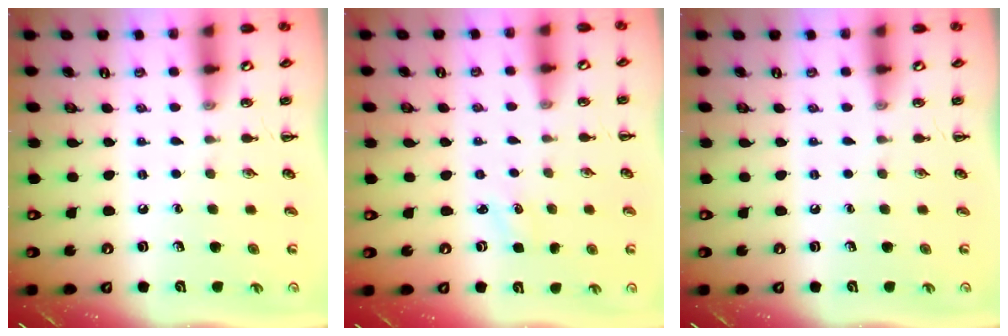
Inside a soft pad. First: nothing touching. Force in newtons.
{"total": 1.8, "press": 1.7, "slide": 0.5}
{"total": 0.0}